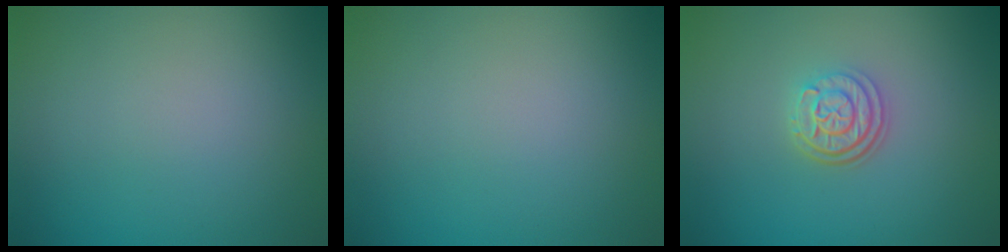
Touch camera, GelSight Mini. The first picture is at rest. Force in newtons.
{"total": 0.0}
{"total": 3.0, "press": 2.4, "slide": 1.7}